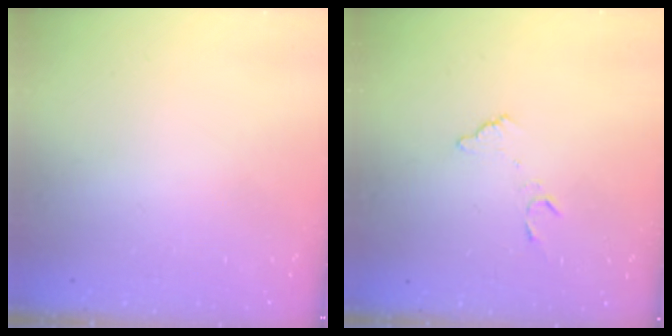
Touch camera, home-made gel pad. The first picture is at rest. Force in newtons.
{"total": 4.2, "press": 4.2, "slide": 0.2}